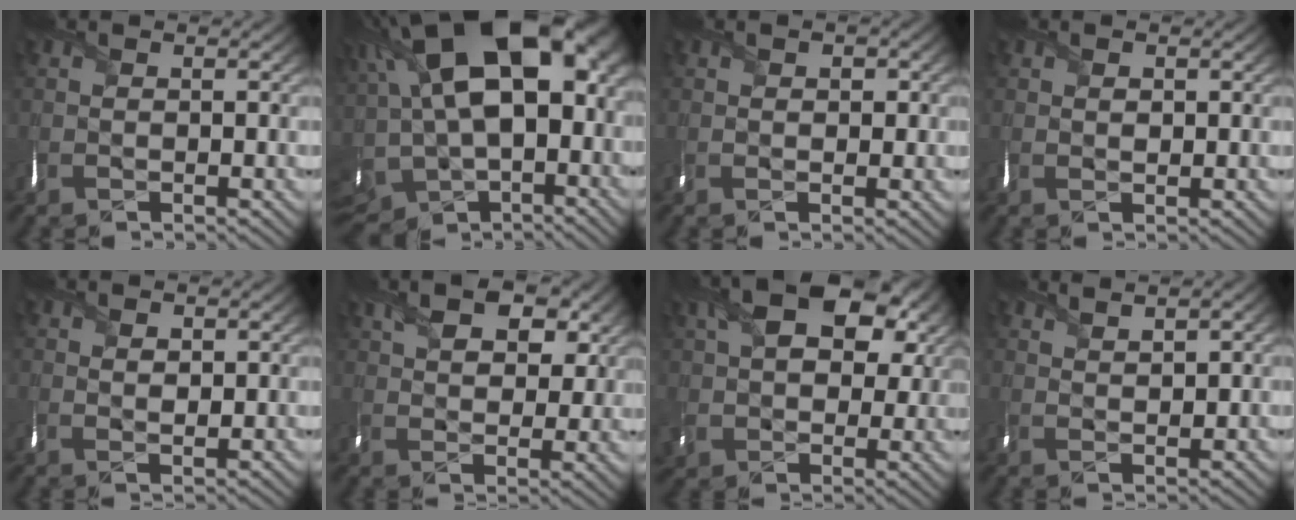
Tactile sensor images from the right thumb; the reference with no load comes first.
{"total": 22.3, "force": [2.9, 12.9, 18.0], "torque": [-0.339, 0.002, 0.067]}
{"total": 1.8, "force": [0.4, 1.4, 1.0], "torque": [-0.016, -0.002, 0.008]}
{"total": 1.1, "force": [0.5, 0.7, 0.7], "torque": [-0.014, -0.002, 0.010]}
{"total": 1.8, "force": [0.9, 0.9, 1.3], "torque": [-0.025, -0.003, 0.018]}
{"total": 9.1, "force": [4.5, 4.9, 6.2], "torque": [-0.118, 0.010, 0.078]}
{"total": 13.1, "force": [4.3, 8.6, 8.9], "torque": [-0.191, 0.005, 0.085]}
{"total": 2.3, "force": [1.8, 0.4, 1.4], "torque": [-0.026, -0.003, 0.040]}